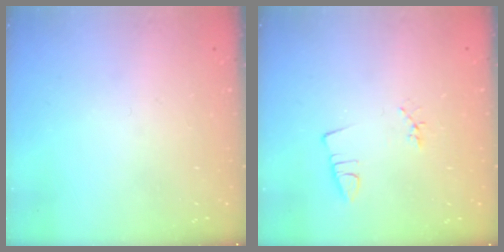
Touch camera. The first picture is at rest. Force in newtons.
{"total": 1.9, "press": 1.3, "slide": 1.3}